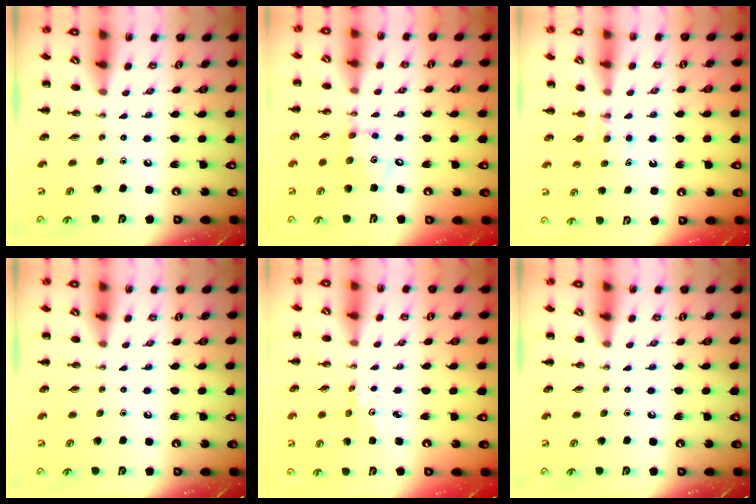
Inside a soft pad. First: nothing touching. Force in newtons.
{"total": 8.1, "press": 8.0, "slide": 1.2}
{"total": 4.7, "press": 4.5, "slide": 1.4}
{"total": 0.0}
{"total": 1.6, "press": 1.5, "slide": 0.3}
{"total": 0.0}